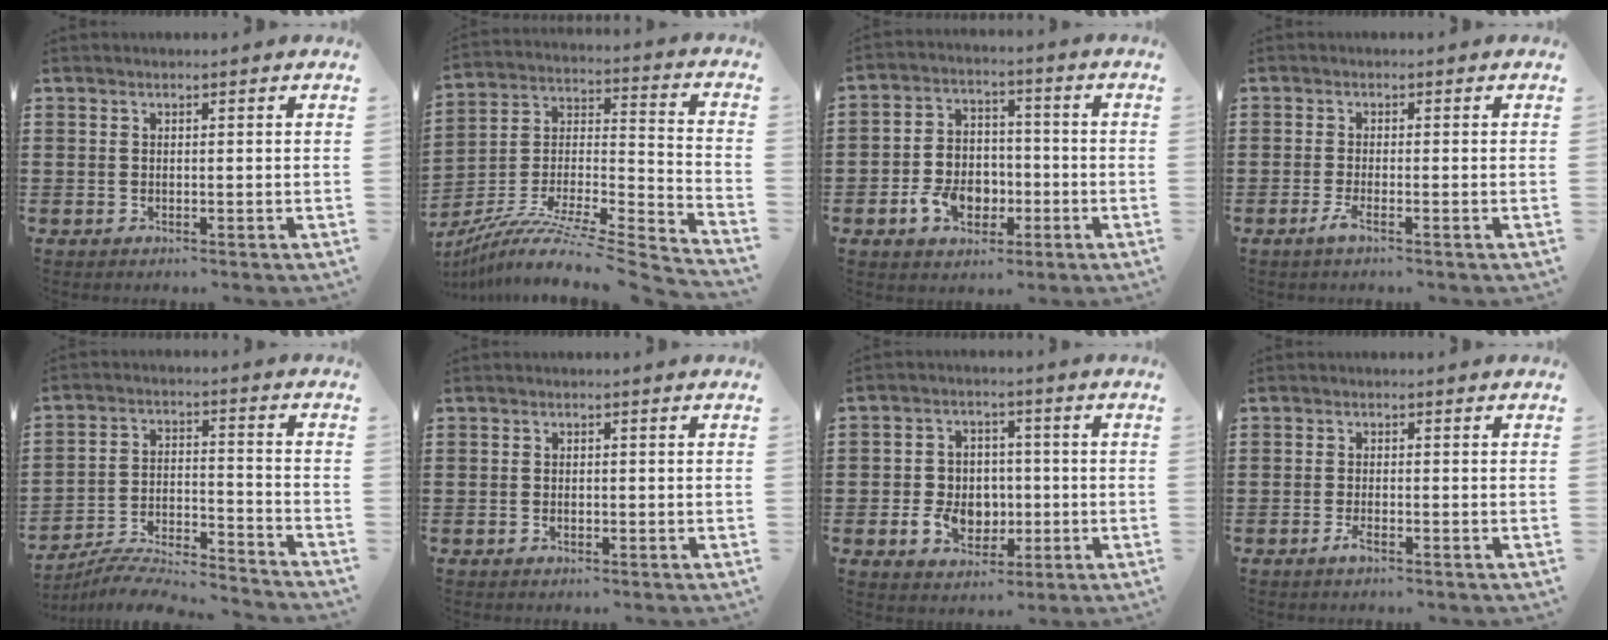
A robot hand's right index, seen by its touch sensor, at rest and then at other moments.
{"total": 7.8, "force": [-6.1, 1.1, 4.7], "torque": [-0.093, -0.011, -0.125]}
{"total": 7.4, "force": [-2.7, 5.6, 4.1], "torque": [-0.096, 0.015, -0.050]}
{"total": 2.2, "force": [-1.2, 0.1, 1.8], "torque": [-0.052, -0.012, -0.028]}
{"total": 6.6, "force": [-6.3, 0.5, 1.7], "torque": [-0.034, 0.002, -0.127]}
{"total": 0.9, "force": [-0.3, 0.6, 0.5], "torque": [-0.012, 0.001, -0.006]}
{"total": 7.3, "force": [-1.4, 5.9, 4.1], "torque": [-0.091, 0.016, -0.022]}
{"total": 1.9, "force": [-1.1, 0.4, 1.5], "torque": [-0.042, -0.008, -0.024]}